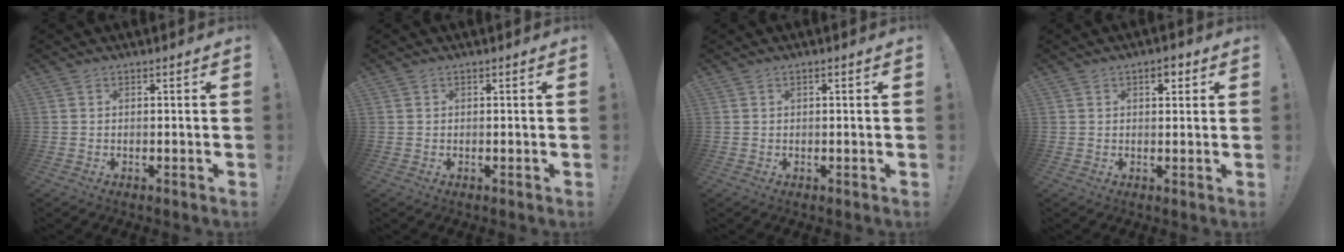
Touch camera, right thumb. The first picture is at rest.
{"total": 0.0}
{"total": 0.8, "force": [0.2, -0.2, 0.7], "torque": [-0.009, -0.002, 0.002]}
{"total": 3.0, "force": [1.7, 1.4, 2.1], "torque": [-0.023, -0.004, 0.025]}